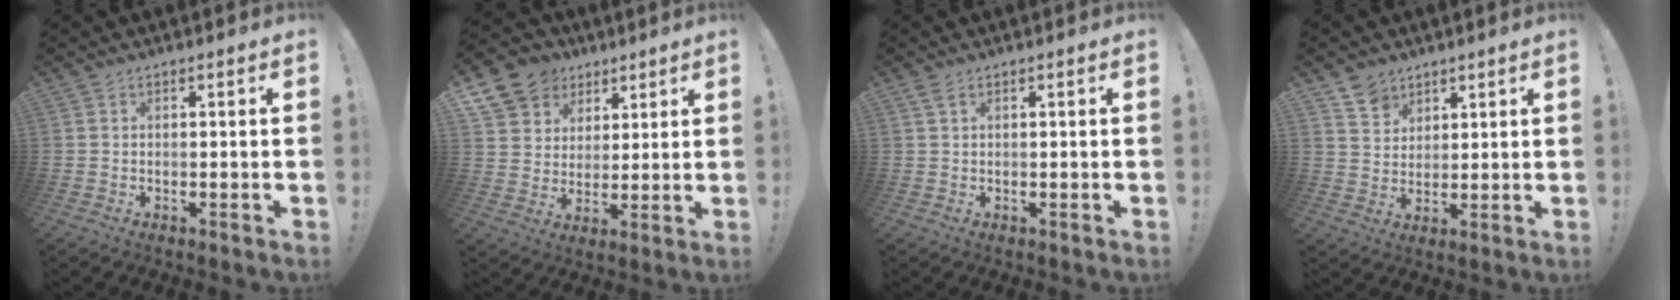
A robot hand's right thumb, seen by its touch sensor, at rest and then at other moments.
{"total": 11.1, "force": [6.2, 8.8, 2.8], "torque": [-0.044, -0.042, 0.126]}
{"total": 1.5, "force": [0.9, 0.6, 1.0], "torque": [-0.017, -0.001, 0.015]}
{"total": 7.2, "force": [5.2, 4.8, 1.3], "torque": [-0.016, -0.039, 0.101]}